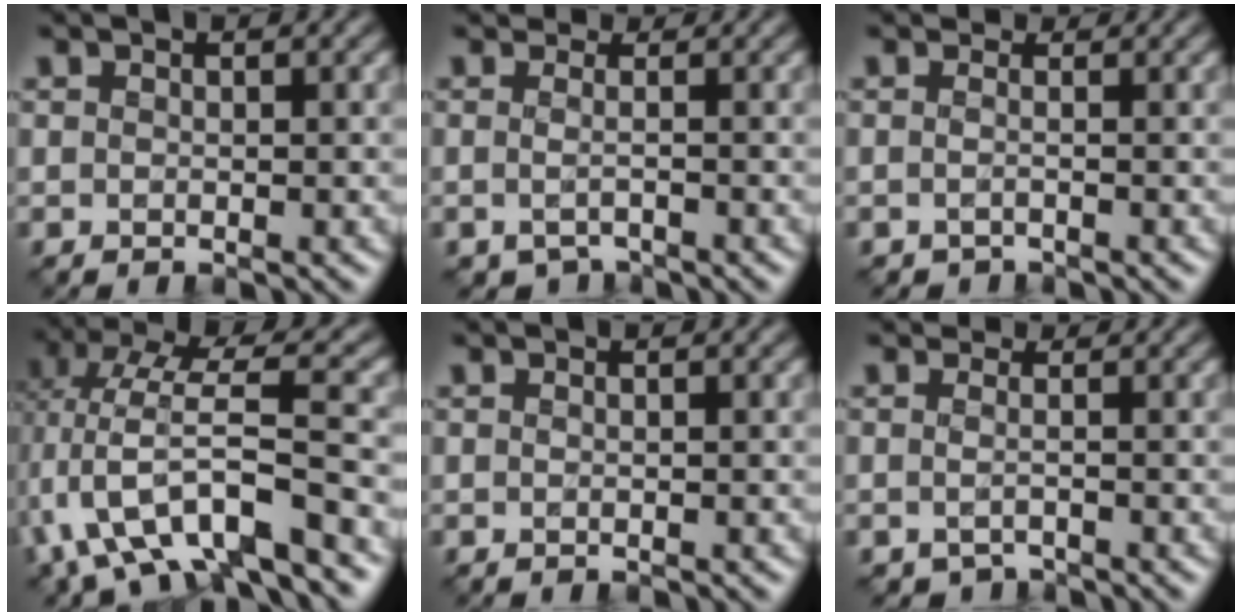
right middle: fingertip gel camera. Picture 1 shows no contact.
{"total": 1.7, "force": [-0.8, 1.3, 0.8], "torque": [-0.006, 0.002, -0.017]}
{"total": 0.8, "force": [-0.3, 0.6, 0.3], "torque": [-0.007, -0.004, -0.014]}
{"total": 8.8, "force": [-2.8, 3.1, 7.7], "torque": [-0.144, 0.007, -0.059]}
{"total": 0.0}
{"total": 1.5, "force": [-0.8, 1.1, 0.6], "torque": [-0.005, -0.002, -0.016]}